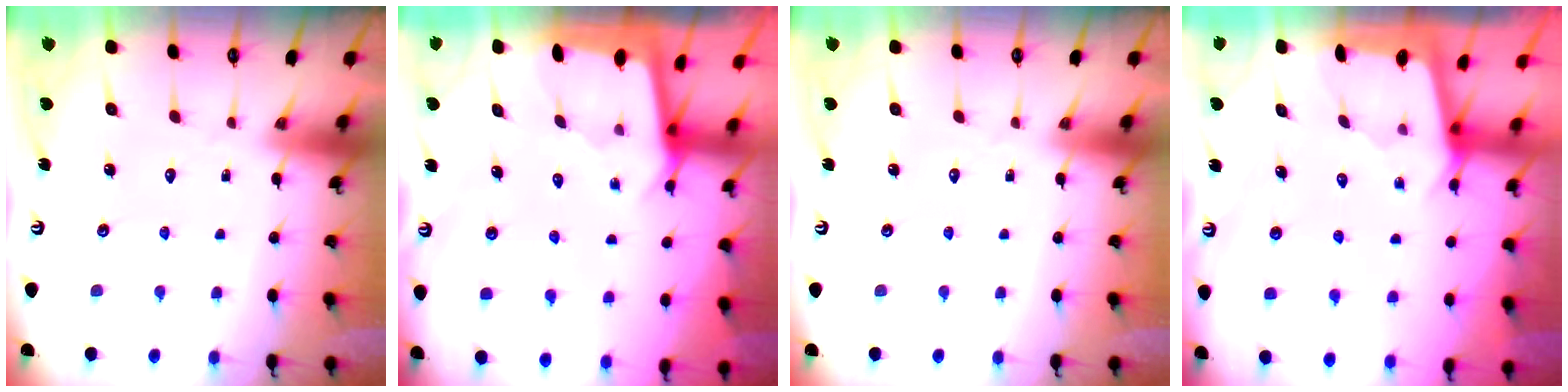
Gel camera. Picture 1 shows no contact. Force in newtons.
{"total": 2.3, "press": 2.3, "slide": 0.3}
{"total": 0.0}
{"total": 2.3, "press": 2.3, "slide": 0.3}